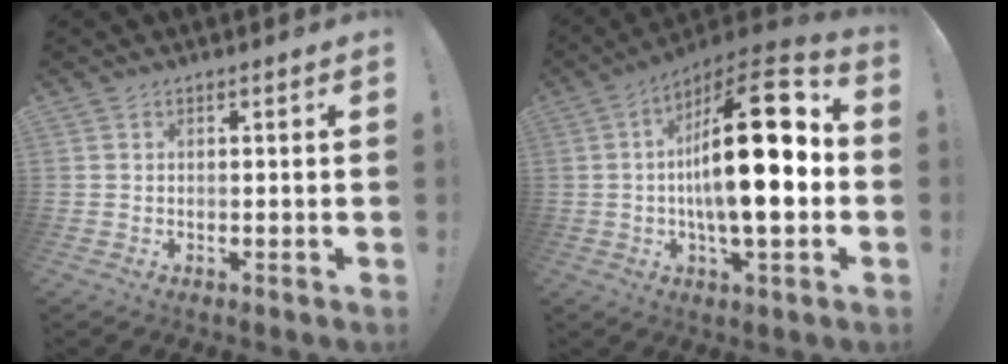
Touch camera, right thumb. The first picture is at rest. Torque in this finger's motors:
{"motor_torque": [0.51, 1.58, 2.49, -0.28, 0.37]}